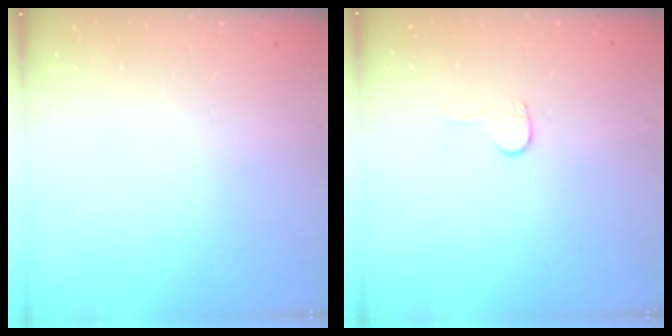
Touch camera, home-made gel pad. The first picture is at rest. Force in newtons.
{"total": 4.7, "press": 4.7, "slide": 0.4}